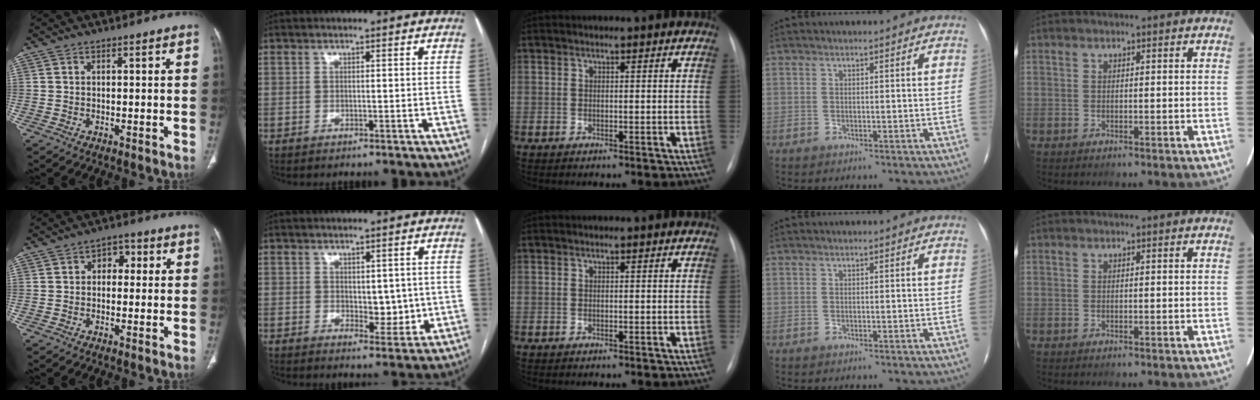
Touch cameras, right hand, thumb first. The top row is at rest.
{"thumb": {"total": 4.0, "force": [0.5, 3.0, 2.7], "torque": [-0.012, 0.013, -0.003]}, "index": {"total": 4.7, "force": [0.3, 2.7, 3.8], "torque": [-0.046, -0.006, 0.013]}}